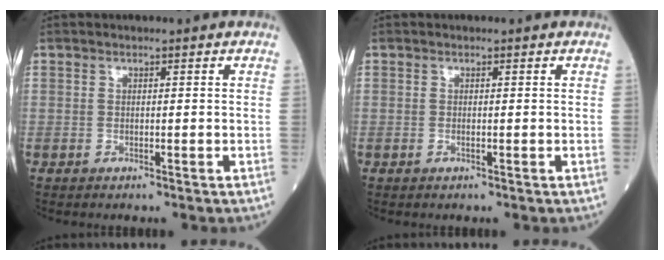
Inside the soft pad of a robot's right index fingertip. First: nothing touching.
{"total": 0.0}